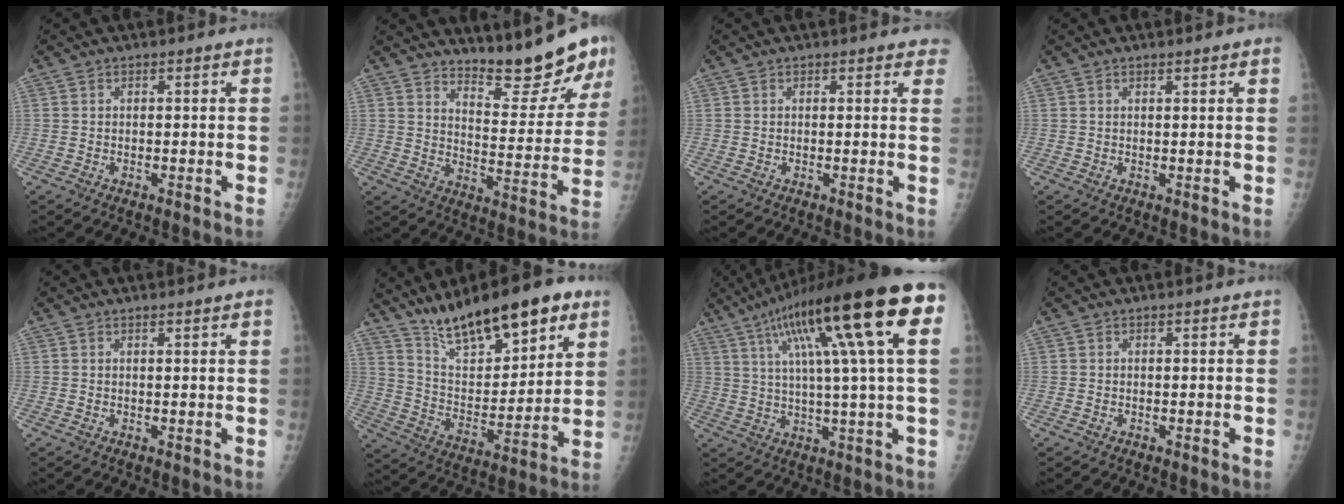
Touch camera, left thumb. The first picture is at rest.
{"total": 15.1, "force": [13.1, 2.5, 7.0], "torque": [-0.068, -0.113, 0.188]}
{"total": 2.8, "force": [2.2, 1.0, 1.3], "torque": [0.009, -0.004, 0.012]}
{"total": 1.6, "force": [1.2, -0.1, 1.1], "torque": [-0.012, 0.001, 0.016]}
{"total": 1.3, "force": [1.0, -0.1, 0.9], "torque": [-0.009, 0.000, 0.015]}
{"total": 21.0, "force": [14.0, 7.5, 13.8], "torque": [-0.183, -0.060, 0.241]}
{"total": 23.6, "force": [9.6, 2.7, 21.4], "torque": [-0.342, 0.013, 0.143]}
{"total": 0.0}